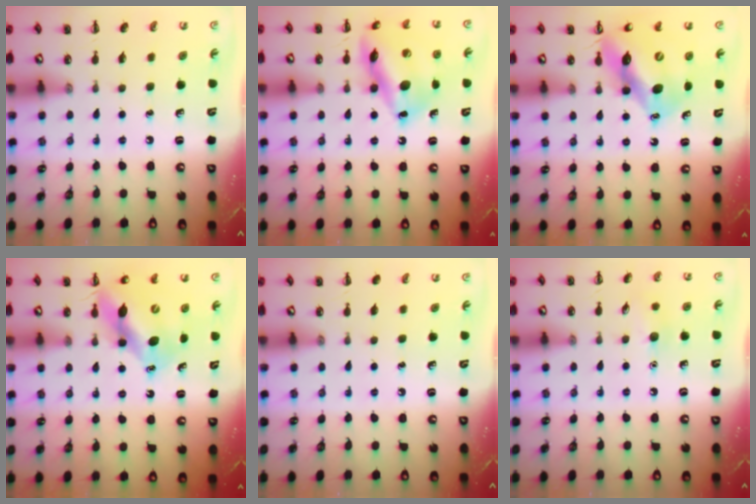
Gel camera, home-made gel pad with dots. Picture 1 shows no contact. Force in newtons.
{"total": 17.9, "press": 17.7, "slide": 2.0}
{"total": 12.8, "press": 12.2, "slide": 3.9}
{"total": 11.9, "press": 11.5, "slide": 3.2}
{"total": 0.0}
{"total": 6.3, "press": 6.1, "slide": 1.6}